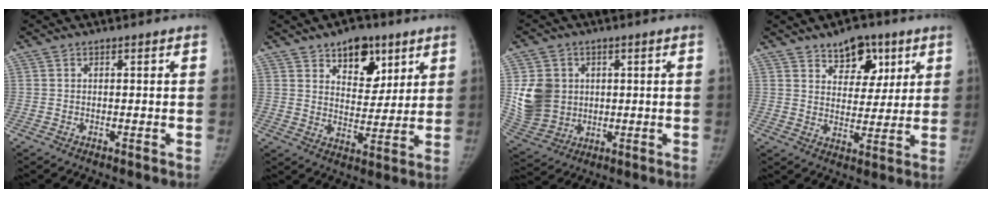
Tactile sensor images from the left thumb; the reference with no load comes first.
{"total": 11.2, "force": [6.5, 6.7, 6.1], "torque": [-0.049, -0.034, 0.102]}
{"total": 10.8, "force": [1.5, 9.3, 5.3], "torque": [-0.081, -0.005, 0.045]}
{"total": 9.9, "force": [5.8, 6.3, 4.9], "torque": [-0.032, -0.028, 0.089]}